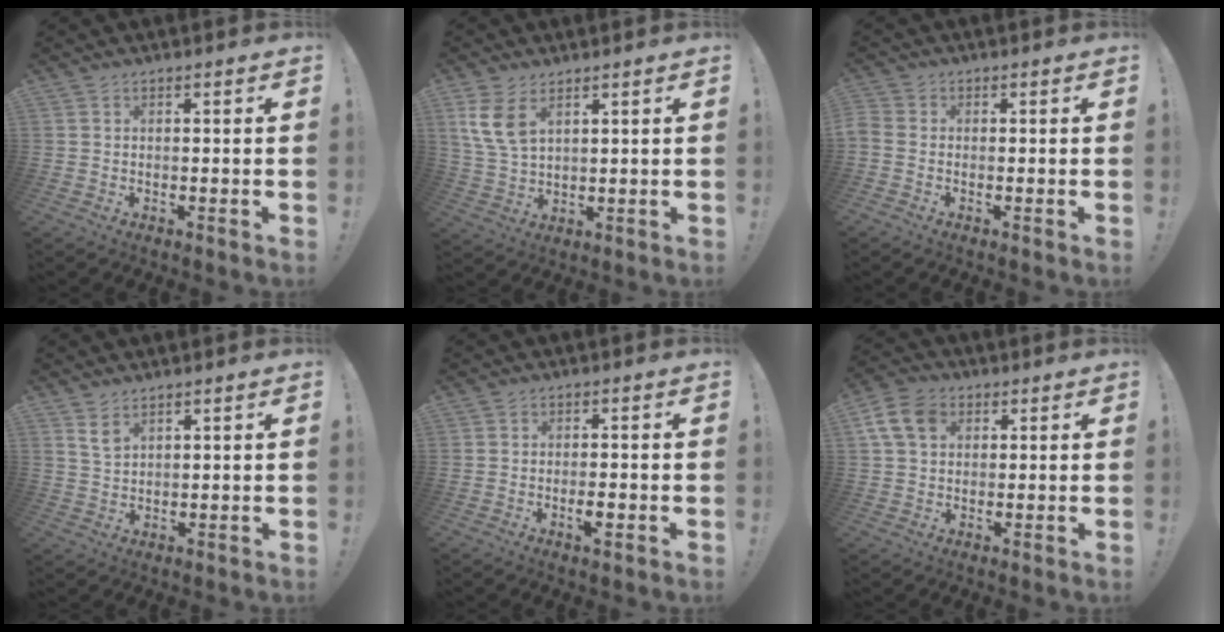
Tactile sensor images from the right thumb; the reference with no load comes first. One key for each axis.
{"total": 8.6, "fx": 4.5, "fy": 4.8, "fz": 5.5, "tx": -0.113, "ty": -0.016, "tz": 0.087}
{"total": 1.9, "fx": -0.5, "fy": 1.4, "fz": 1.2, "tx": -0.029, "ty": 0.002, "tz": -0.011}
{"total": 4.0, "fx": 2.7, "fy": 2.2, "fz": 1.8, "tx": -0.021, "ty": -0.020, "tz": 0.049}
{"total": 3.4, "fx": -1.5, "fy": 0.8, "fz": 2.9, "tx": -0.045, "ty": 0.004, "tz": -0.024}
{"total": 9.7, "fx": 3.4, "fy": 7.1, "fz": 5.7, "tx": -0.116, "ty": 0.003, "tz": 0.068}